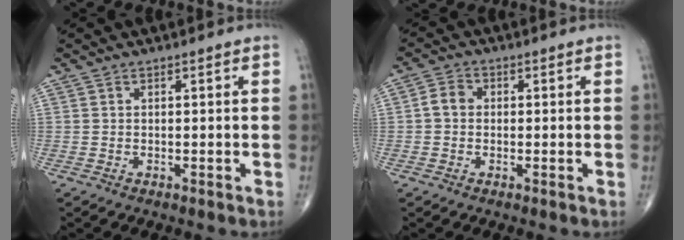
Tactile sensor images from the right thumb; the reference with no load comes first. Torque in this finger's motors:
{"motor_torque": [1.17, 1.05, 0.90, 0.11, 0.10]}